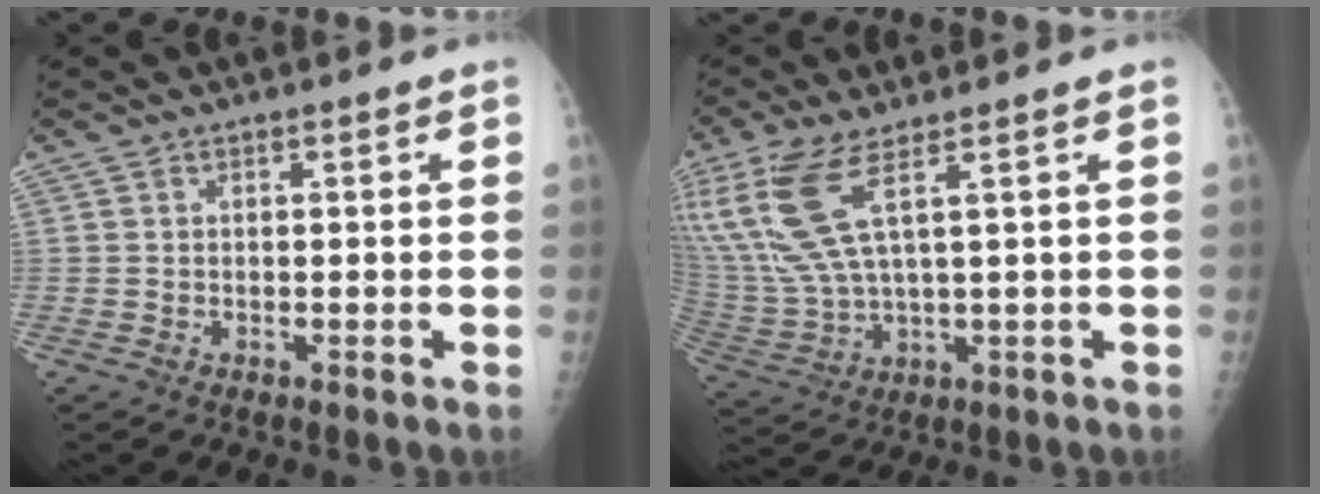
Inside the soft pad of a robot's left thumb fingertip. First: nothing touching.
{"total": 14.2, "force": [6.2, 3.7, 12.2], "torque": [-0.309, -0.021, 0.136]}